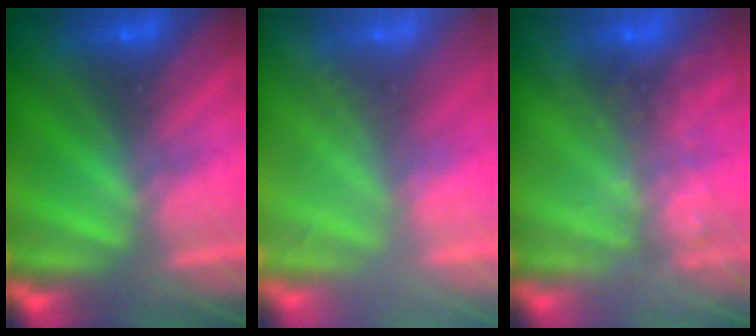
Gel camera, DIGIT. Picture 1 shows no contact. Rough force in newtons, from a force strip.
{"total": 1.6}
{"total": 6.8}